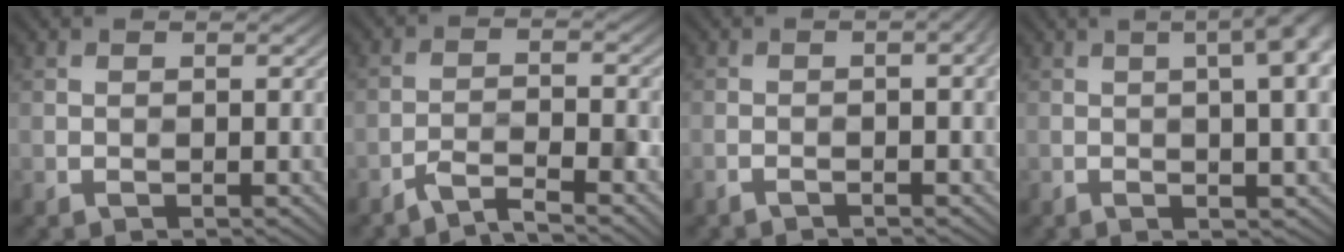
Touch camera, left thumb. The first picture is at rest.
{"total": 4.1, "force": [-2.8, 0.7, 2.8], "torque": [-0.050, 0.004, -0.049]}
{"total": 4.2, "force": [-1.5, 0.8, 3.8], "torque": [-0.042, 0.008, -0.024]}
{"total": 9.5, "force": [1.0, 2.8, 9.1], "torque": [-0.082, 0.022, 0.025]}